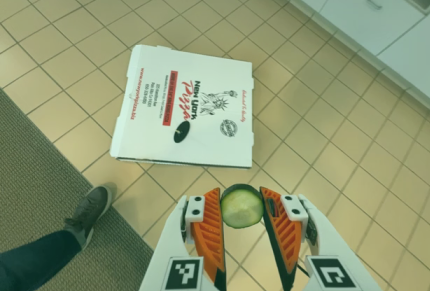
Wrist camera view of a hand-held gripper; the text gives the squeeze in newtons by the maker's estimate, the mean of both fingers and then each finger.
{"total": 7.0, "left": 7.2, "right": 6.9}